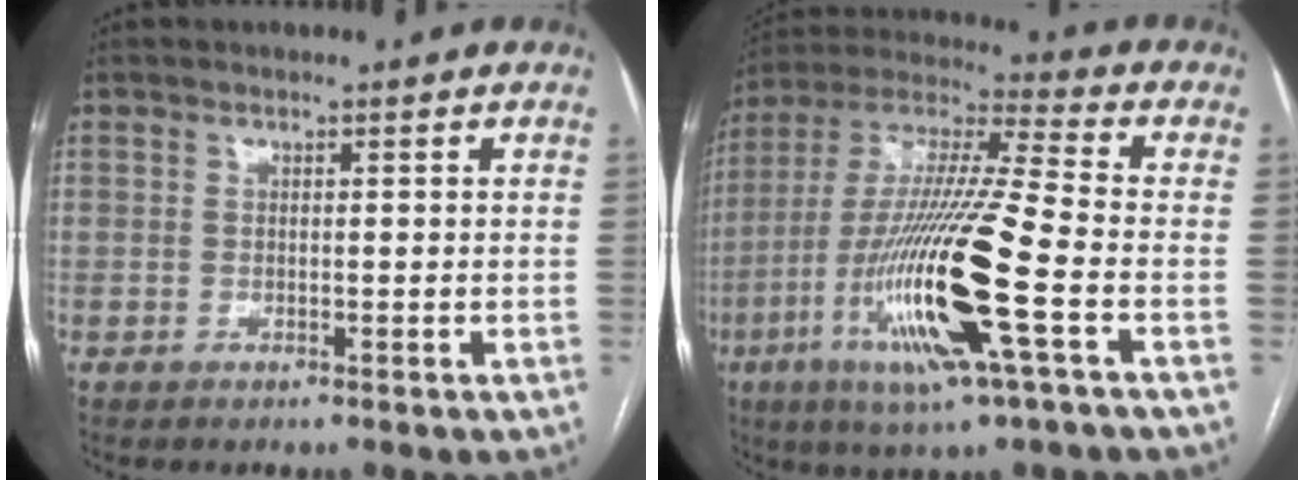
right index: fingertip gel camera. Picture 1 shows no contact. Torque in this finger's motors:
{"motor_torque": [2.14, 0.00, 0.91, 0.21]}